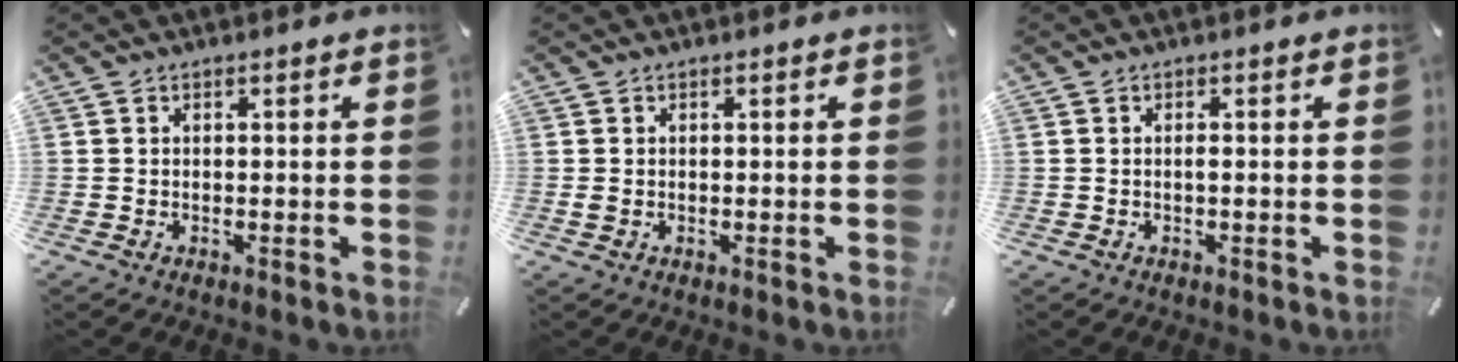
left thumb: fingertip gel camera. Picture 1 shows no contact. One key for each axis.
{"total": 0.8, "fx": -0.1, "fy": 0.5, "fz": 0.6, "tx": -0.011, "ty": 0.001, "tz": -0.003}
{"total": 0.8, "fx": -0.2, "fy": 0.1, "fz": 0.8, "tx": -0.017, "ty": -0.003, "tz": -0.002}